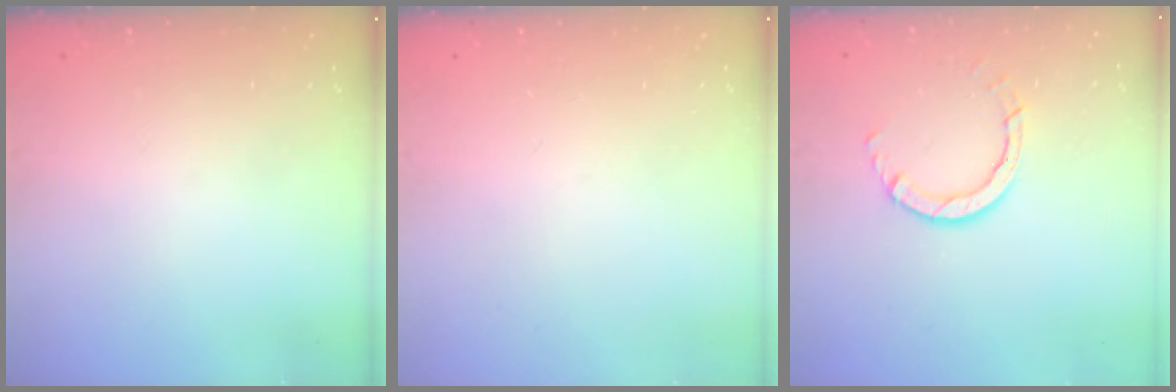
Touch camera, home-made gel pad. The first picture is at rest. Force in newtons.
{"total": 0.0}
{"total": 4.7, "press": 4.7, "slide": 0.3}